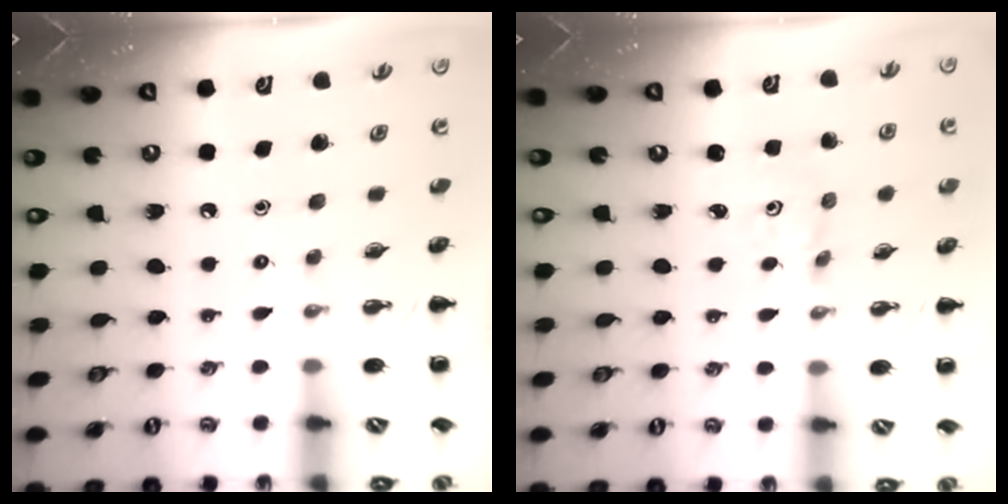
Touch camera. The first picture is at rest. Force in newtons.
{"total": 0.9, "press": 0.8, "slide": 0.4}